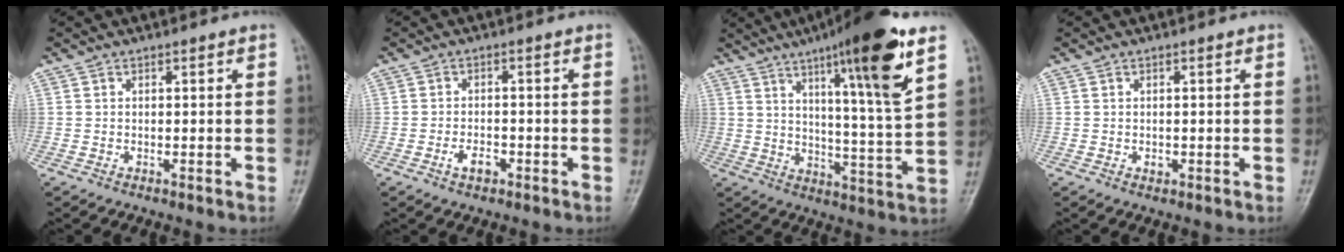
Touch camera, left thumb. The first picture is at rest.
{"total": 3.1, "force": [-1.5, 1.7, 2.0], "torque": [-0.033, 0.010, -0.025]}
{"total": 18.5, "force": [10.0, 1.9, 15.5], "torque": [-0.225, -0.047, 0.151]}
{"total": 1.0, "force": [0.0, 0.7, 0.7], "torque": [-0.005, 0.000, 0.001]}